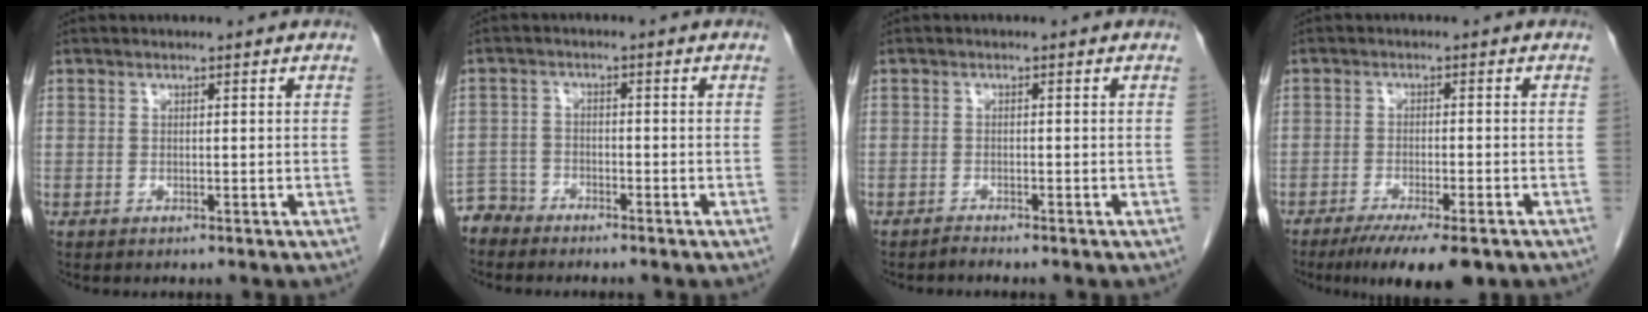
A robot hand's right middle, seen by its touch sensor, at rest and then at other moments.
{"total": 3.4, "force": [-3.2, 1.1, -0.7], "torque": [0.014, -0.003, -0.064]}
{"total": 0.8, "force": [-0.7, -0.1, 0.0], "torque": [-0.002, -0.003, -0.014]}
{"total": 9.5, "force": [-6.9, 1.4, 6.4], "torque": [-0.089, -0.017, -0.103]}